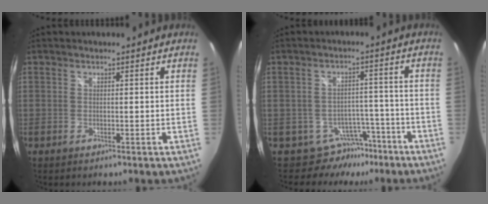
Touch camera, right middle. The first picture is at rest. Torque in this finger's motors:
{"motor_torque": [-1.27, -0.87, -0.42, -0.07]}